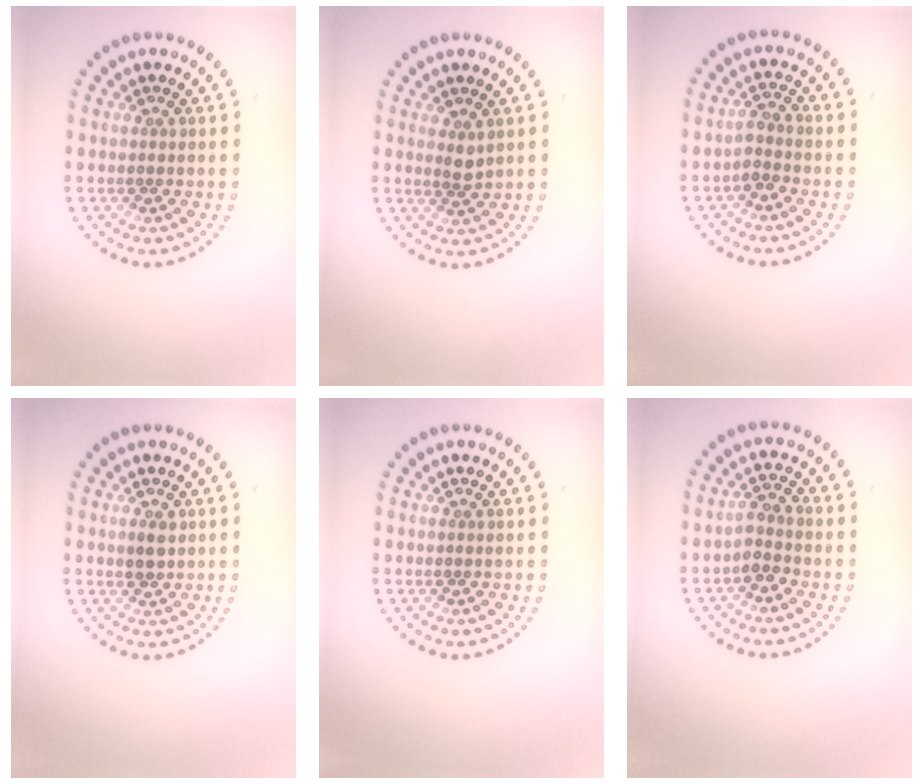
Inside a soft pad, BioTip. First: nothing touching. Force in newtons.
{"total": 1.3, "press": 1.1, "slide": 0.8}
{"total": 1.5, "press": 1.3, "slide": 0.8}
{"total": 1.3, "press": 1.3, "slide": 0.4}
{"total": 0.0}
{"total": 1.9, "press": 1.6, "slide": 1.0}